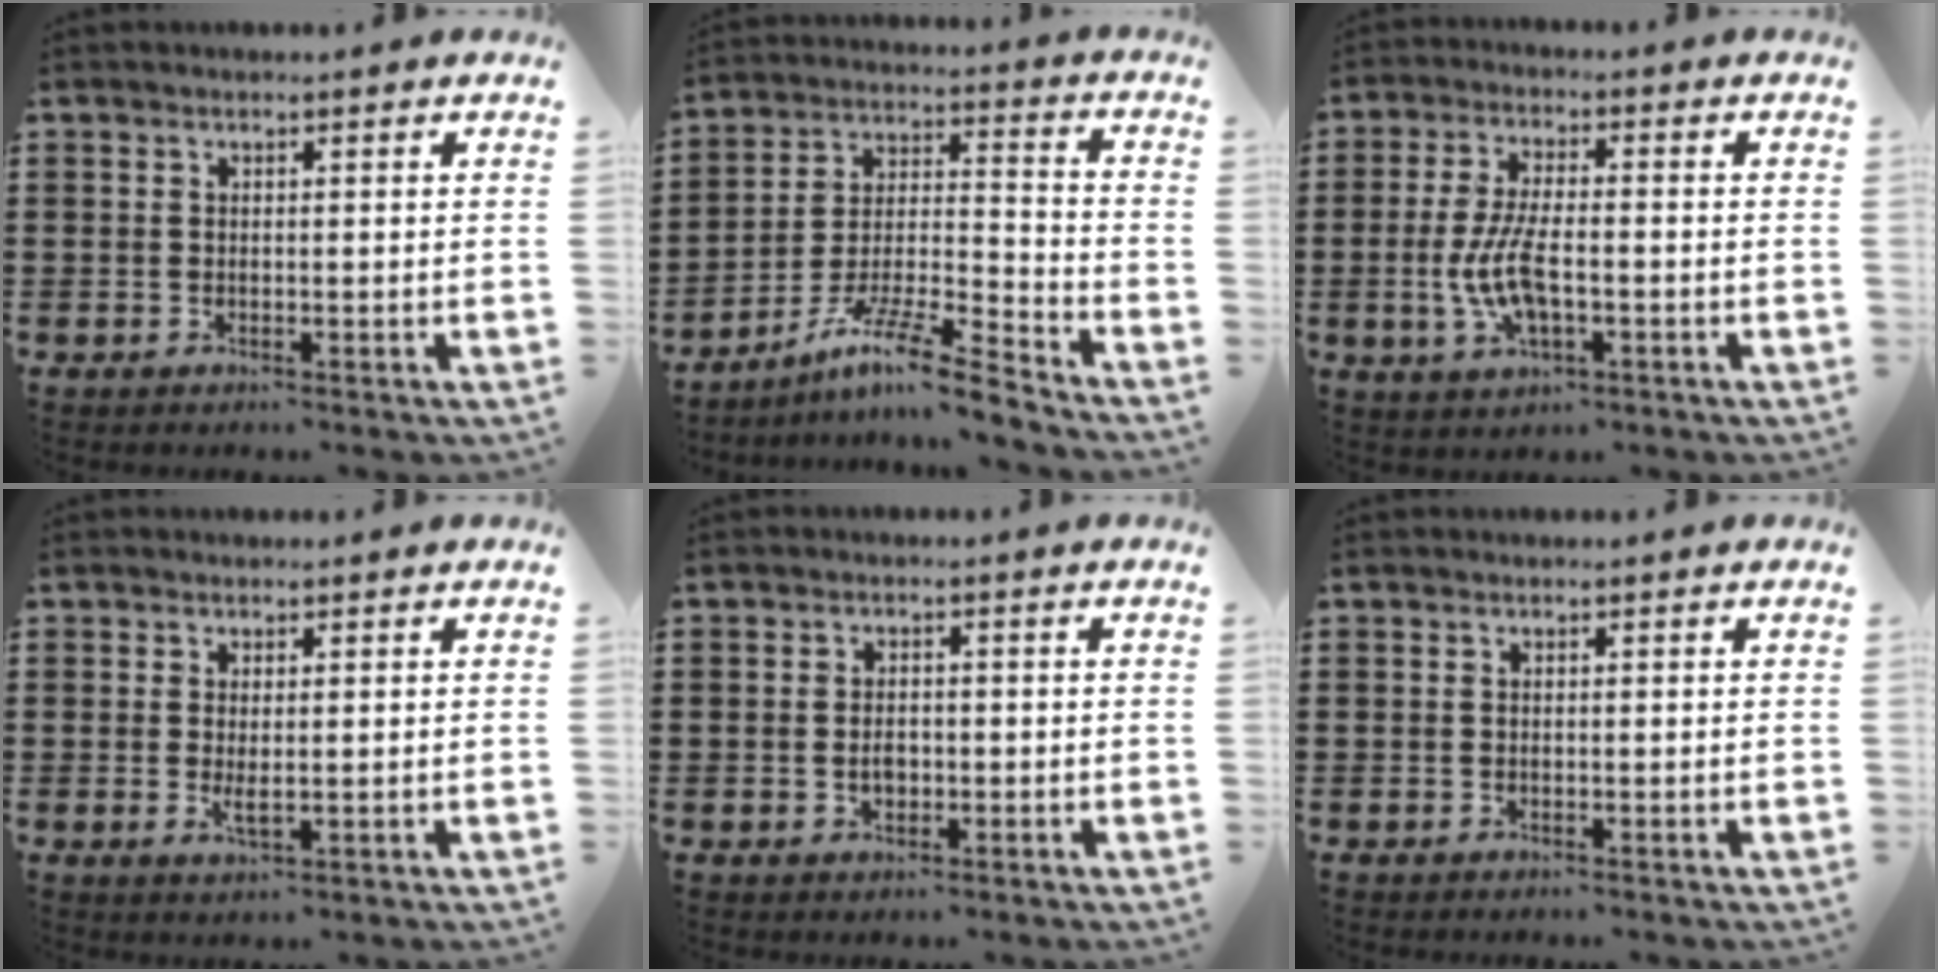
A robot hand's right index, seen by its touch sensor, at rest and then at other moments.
{"total": 11.0, "force": [-8.9, 0.6, 6.5], "torque": [-0.111, 0.014, -0.173]}
{"total": 7.8, "force": [-1.8, 3.0, 7.0], "torque": [-0.160, -0.008, -0.038]}
{"total": 2.1, "force": [0.1, 0.6, 2.0], "torque": [-0.037, -0.002, 0.003]}
{"total": 1.9, "force": [-0.4, 1.2, 1.4], "torque": [-0.019, 0.000, -0.009]}
{"total": 0.0}